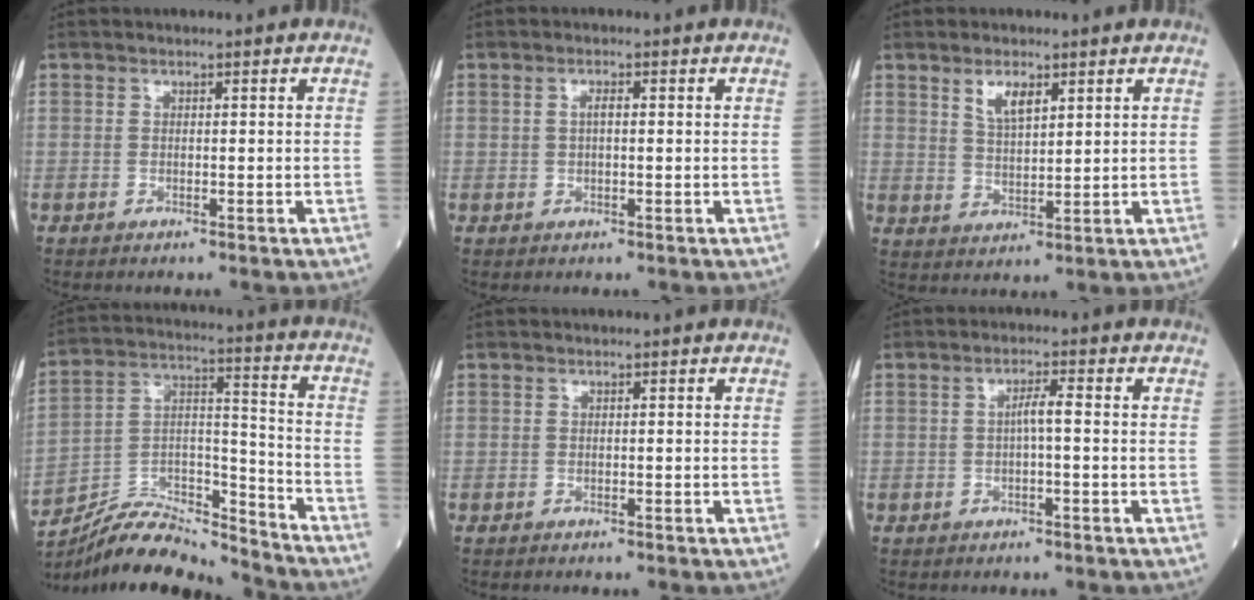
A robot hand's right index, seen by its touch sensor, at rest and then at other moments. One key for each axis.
{"total": 2.0, "fx": 0.3, "fy": 0.9, "fz": 1.8, "tx": -0.044, "ty": 0.009, "tz": 0.008}
{"total": 4.9, "fx": 2.6, "fy": 2.0, "fz": 3.7, "tx": -0.079, "ty": 0.003, "tz": 0.053}
{"total": 17.1, "fx": -16.3, "fy": 2.6, "fz": 4.5, "tx": -0.090, "ty": 0.031, "tz": -0.286}
{"total": 0.9, "fx": -0.6, "fy": 0.5, "fz": 0.4, "tx": -0.017, "ty": 0.000, "tz": -0.007}
{"total": 2.8, "fx": -0.1, "fy": 0.6, "fz": 2.7, "tx": -0.055, "ty": 0.007, "tz": 0.001}